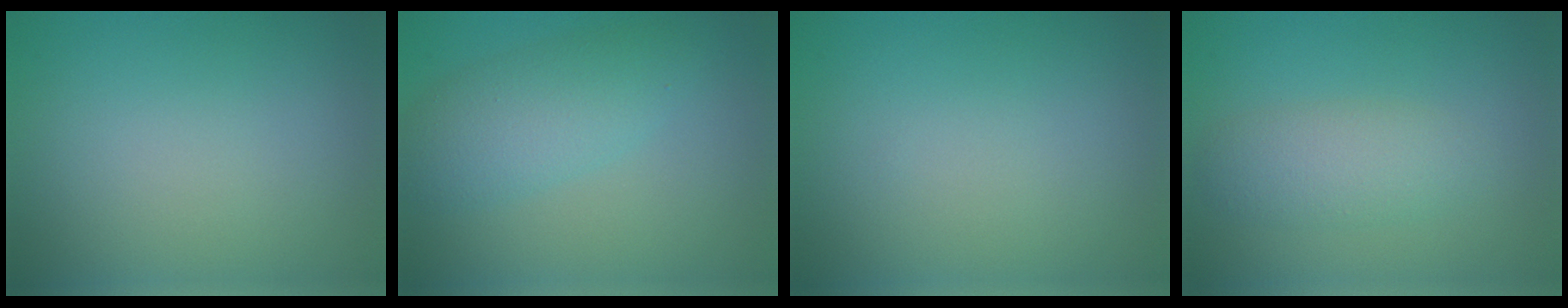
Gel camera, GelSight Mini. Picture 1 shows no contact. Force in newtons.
{"total": 3.9, "press": 3.9, "slide": 0.1}
{"total": 0.0}
{"total": 2.9, "press": 2.9, "slide": 0.2}